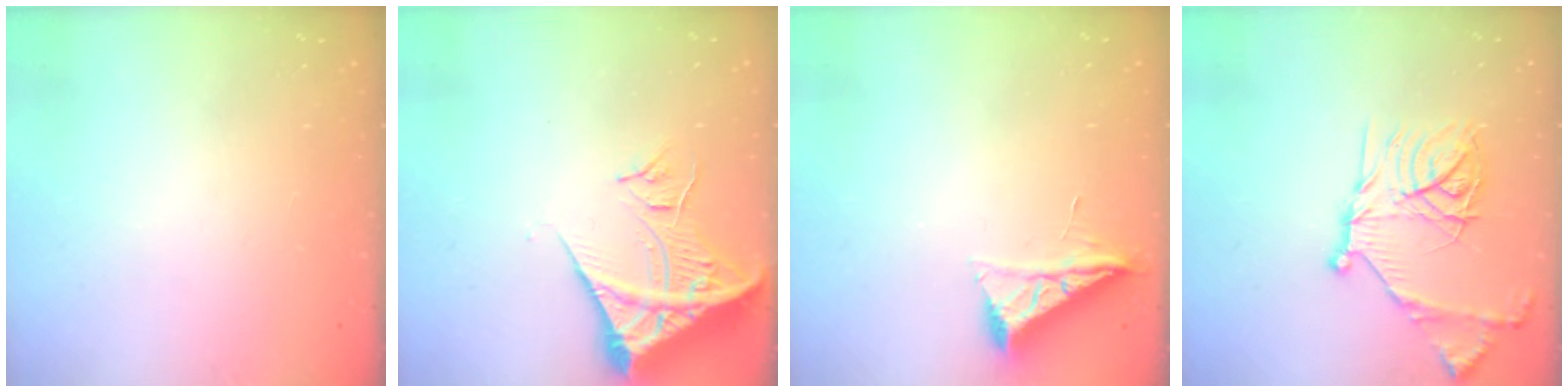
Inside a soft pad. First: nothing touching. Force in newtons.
{"total": 13.5, "press": 13.4, "slide": 1.8}
{"total": 6.8, "press": 6.8, "slide": 0.9}
{"total": 19.2, "press": 19.1, "slide": 1.7}